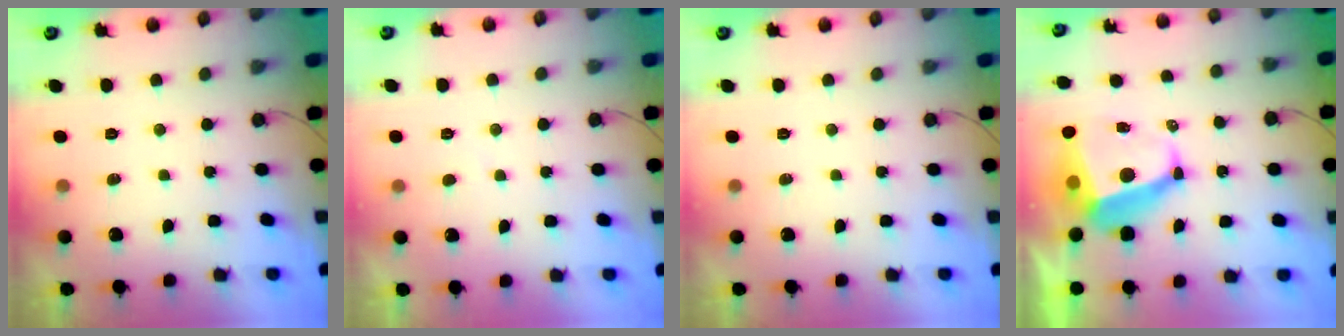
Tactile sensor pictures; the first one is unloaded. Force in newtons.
{"total": 1.9, "press": 1.9, "slide": 0.3}
{"total": 0.0}
{"total": 9.3, "press": 9.3, "slide": 1.0}